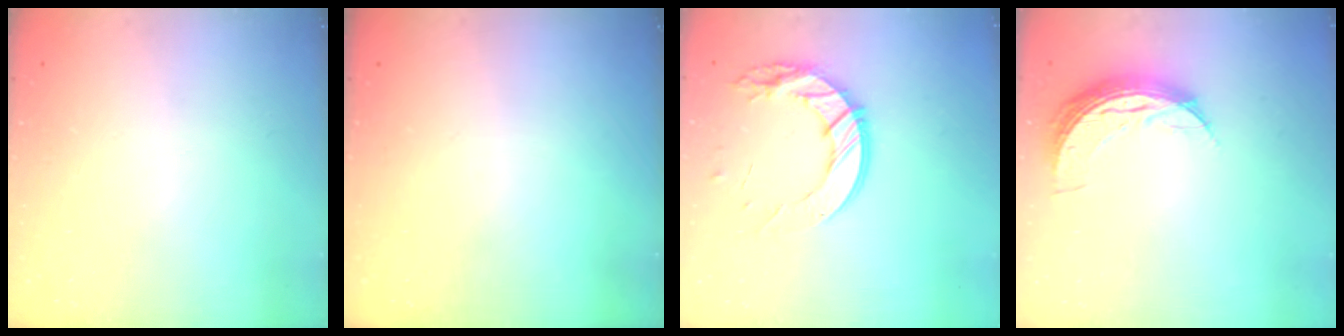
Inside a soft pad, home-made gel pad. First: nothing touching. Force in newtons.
{"total": 0.0}
{"total": 14.7, "press": 14.6, "slide": 1.3}
{"total": 8.3, "press": 8.3, "slide": 0.5}